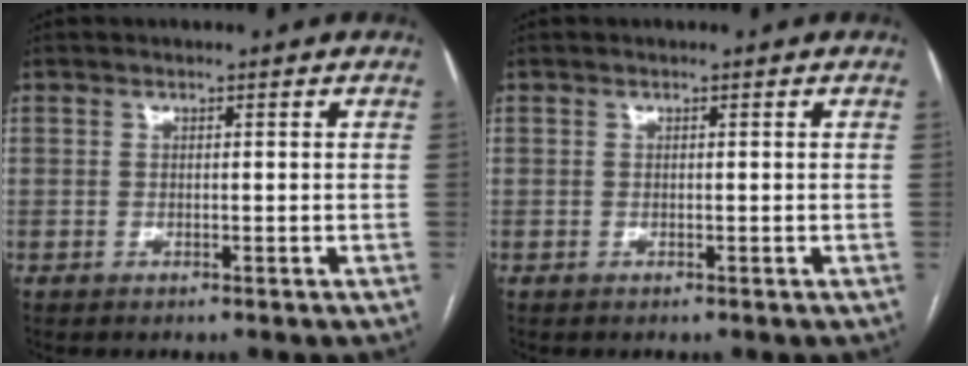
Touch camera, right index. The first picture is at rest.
{"total": 0.0}